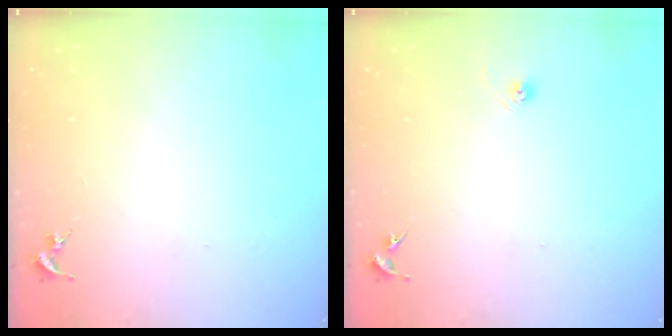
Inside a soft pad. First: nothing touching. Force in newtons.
{"total": 3.2, "press": 2.6, "slide": 1.8}